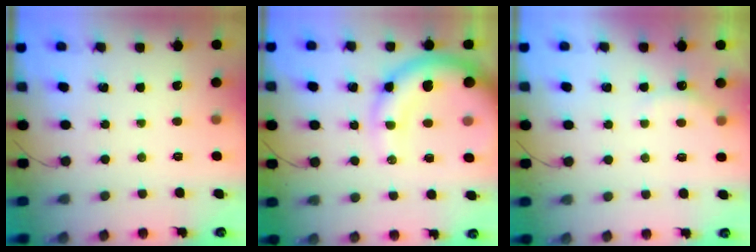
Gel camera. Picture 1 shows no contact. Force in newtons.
{"total": 15.8, "press": 15.4, "slide": 3.5}
{"total": 4.7, "press": 4.6, "slide": 0.9}